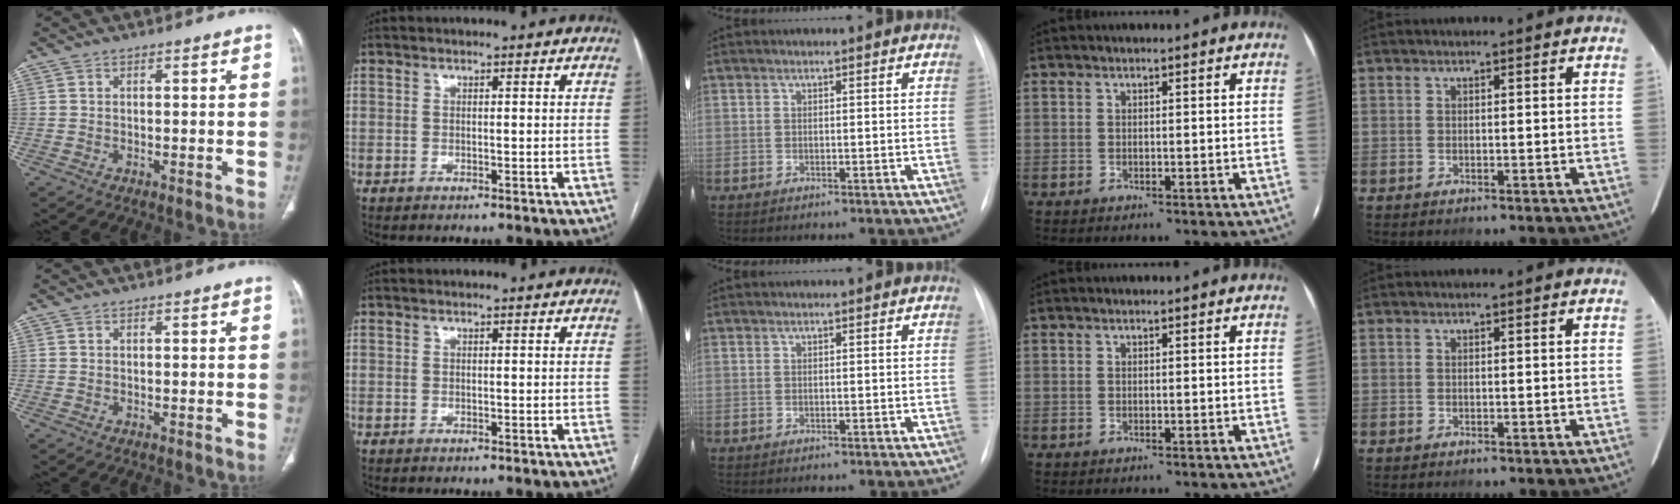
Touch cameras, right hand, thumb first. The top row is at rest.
{}